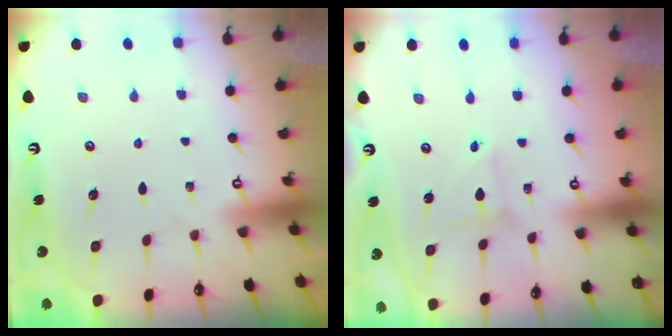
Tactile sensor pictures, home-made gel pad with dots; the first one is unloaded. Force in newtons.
{"total": 3.1, "press": 3.0, "slide": 0.3}